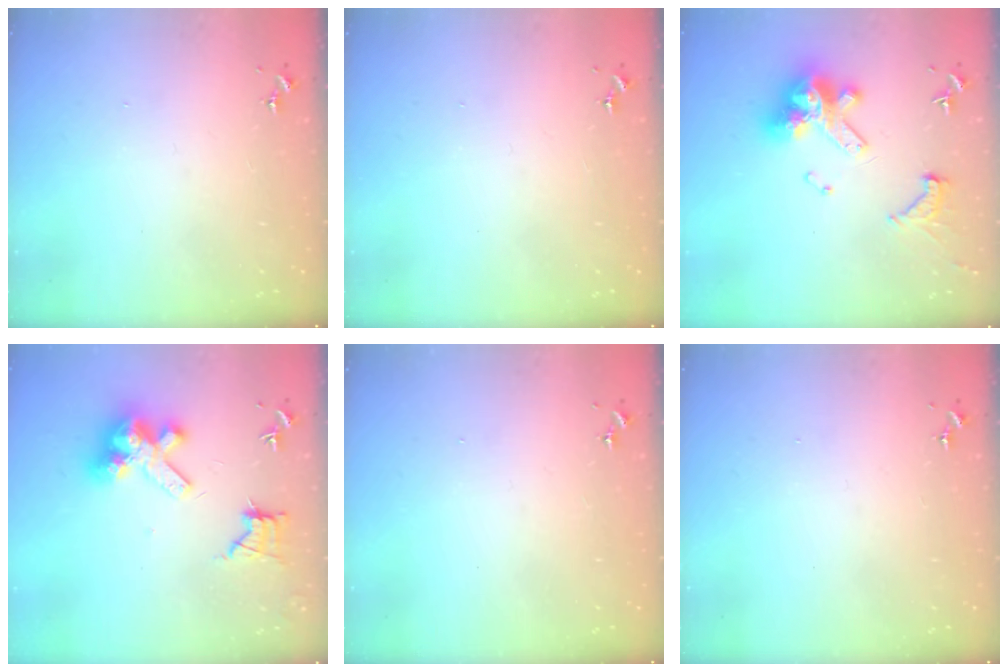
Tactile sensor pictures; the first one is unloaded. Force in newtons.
{"total": 0.0}
{"total": 15.3, "press": 15.2, "slide": 1.1}
{"total": 12.6, "press": 12.5, "slide": 1.7}
{"total": 0.0}
{"total": 0.0}